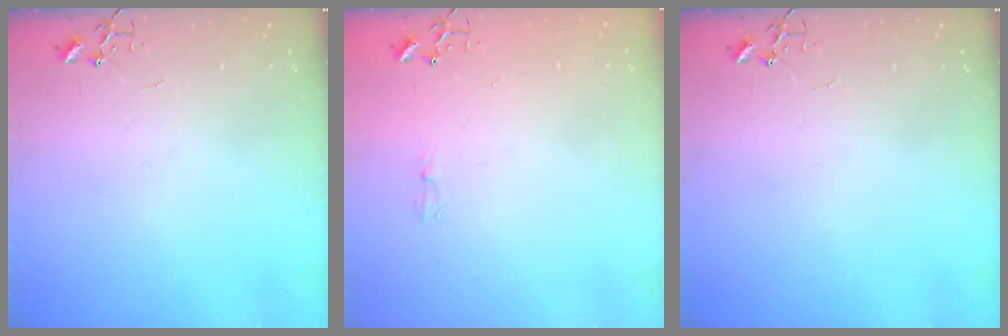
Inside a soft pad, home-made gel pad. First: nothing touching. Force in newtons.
{"total": 5.5, "press": 5.4, "slide": 0.6}
{"total": 0.0}